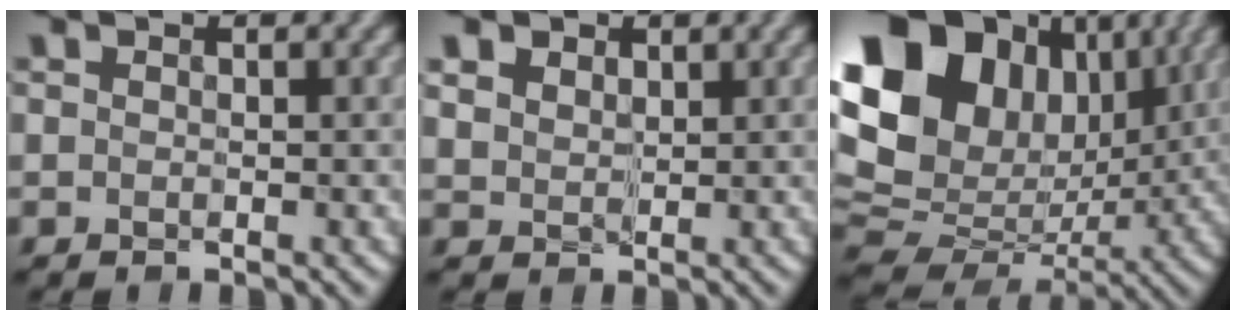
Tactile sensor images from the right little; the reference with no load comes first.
{"total": 2.8, "force": [1.5, 2.1, 1.2], "torque": [-0.045, 0.000, 0.030]}
{"total": 18.0, "force": [5.0, 13.1, 11.2], "torque": [-0.235, 0.017, 0.102]}